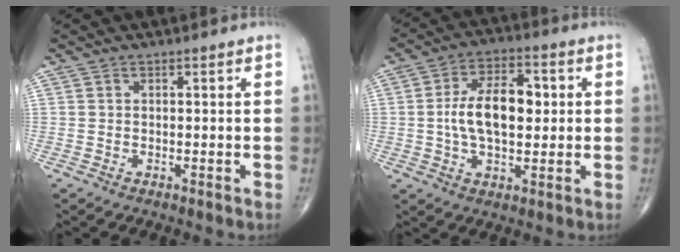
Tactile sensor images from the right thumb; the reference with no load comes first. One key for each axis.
{"total": 12.3, "fx": 0.7, "fy": 6.7, "fz": 10.4, "tx": -0.169, "ty": 0.013, "tz": 0.009}